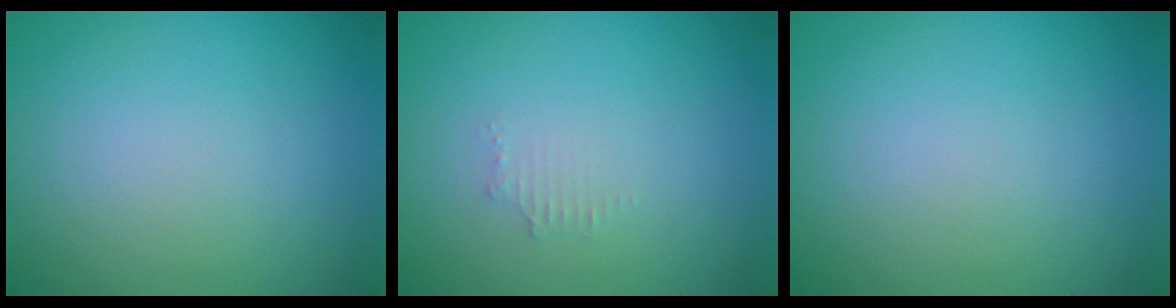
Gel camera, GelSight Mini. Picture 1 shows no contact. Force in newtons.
{"total": 0.9, "press": 0.8, "slide": 0.1}
{"total": 0.0}